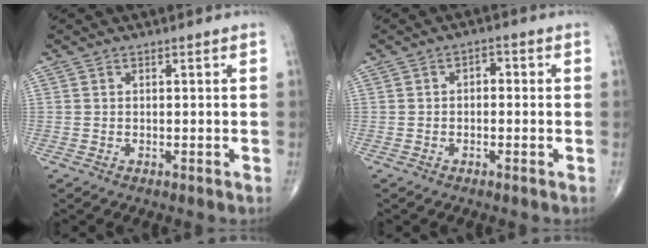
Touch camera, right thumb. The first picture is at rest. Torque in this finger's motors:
{"motor_torque": [-0.01, 0.06, 0.00, -0.01, 0.00]}